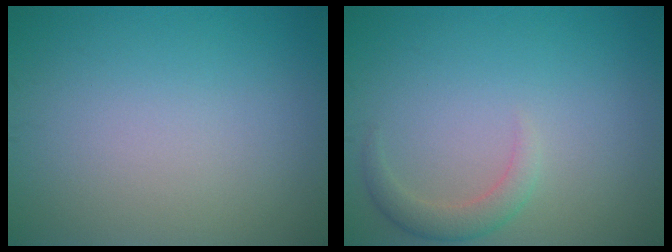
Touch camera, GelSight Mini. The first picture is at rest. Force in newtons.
{"total": 2.1, "press": 2.1, "slide": 0.2}